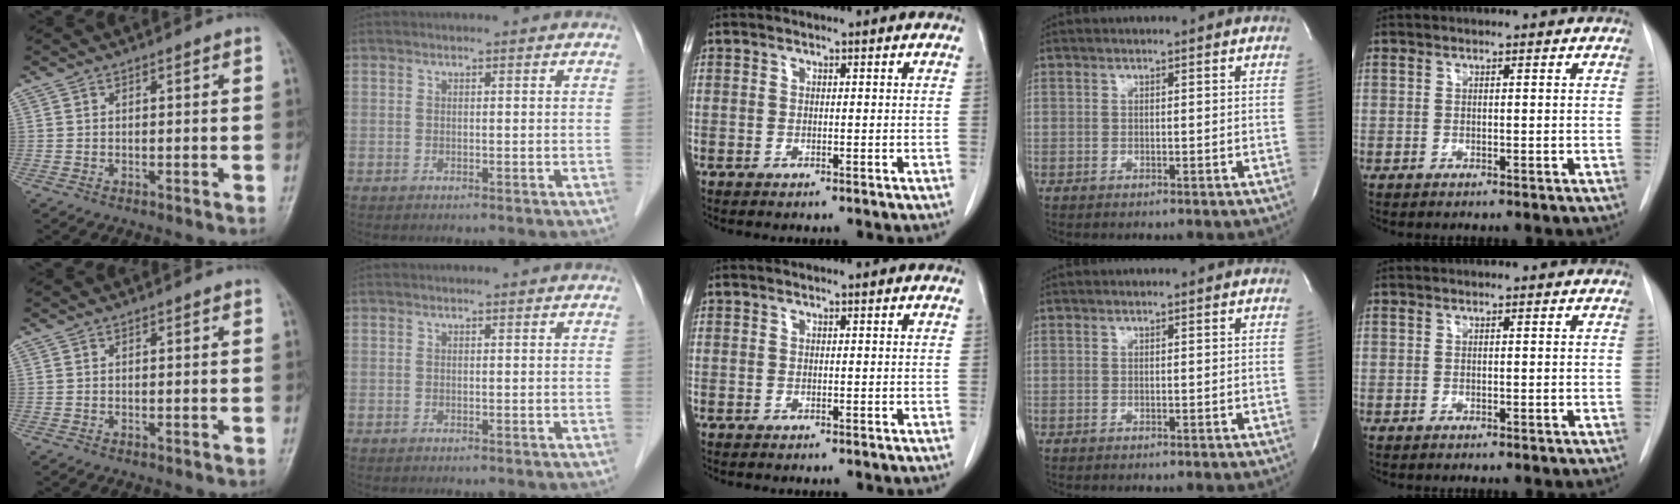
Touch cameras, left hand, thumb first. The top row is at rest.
{}